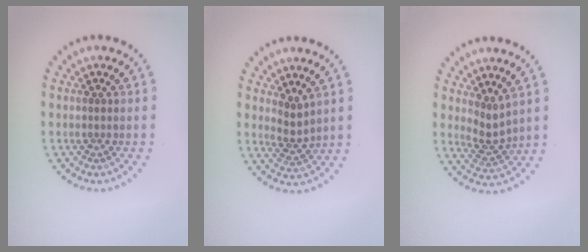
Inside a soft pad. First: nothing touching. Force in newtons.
{"total": 2.1, "press": 1.5, "slide": 1.4}
{"total": 2.1, "press": 1.6, "slide": 1.5}